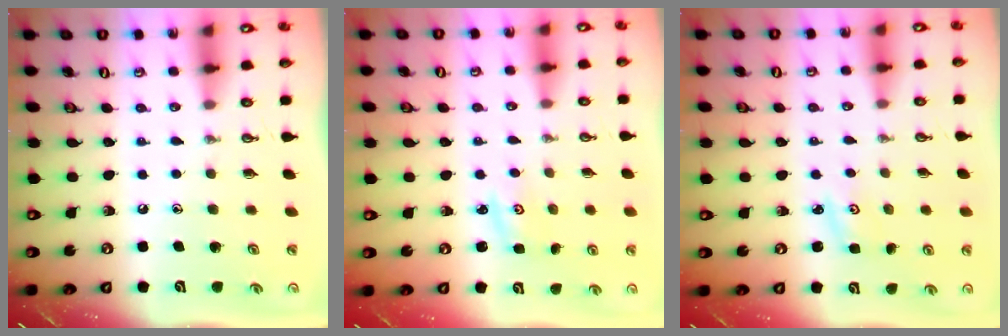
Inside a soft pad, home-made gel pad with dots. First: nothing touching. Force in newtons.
{"total": 2.3, "press": 2.3, "slide": 0.3}
{"total": 2.5, "press": 2.5, "slide": 0.3}